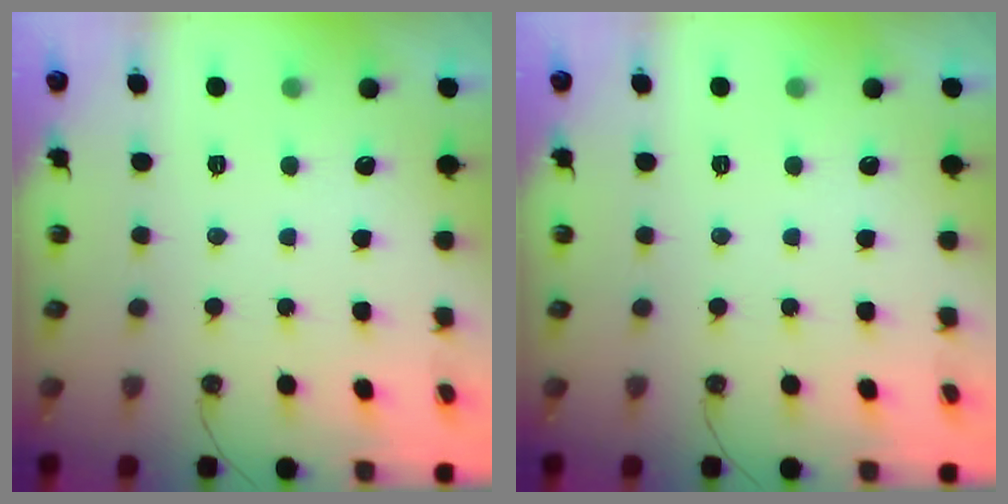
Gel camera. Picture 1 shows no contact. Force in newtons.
{"total": 0.0}